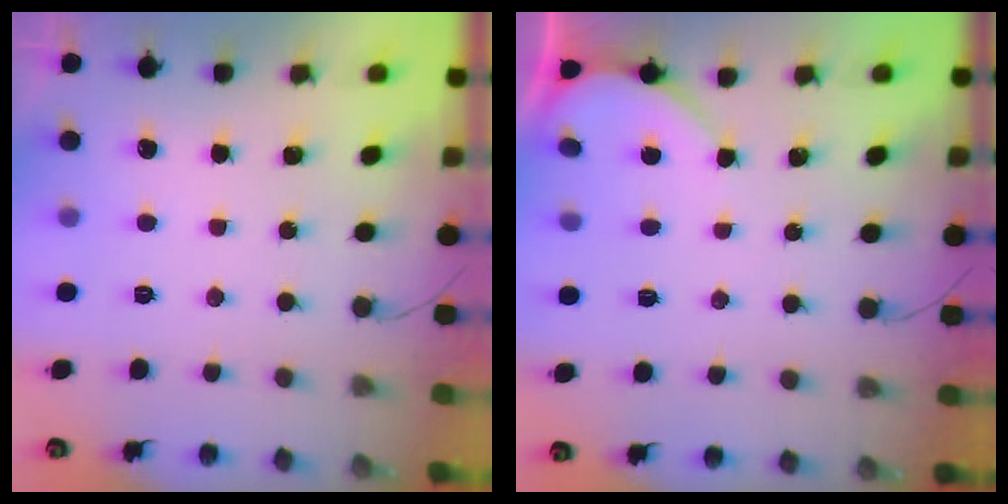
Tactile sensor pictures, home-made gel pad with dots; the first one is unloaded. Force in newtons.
{"total": 2.2, "press": 2.2, "slide": 0.3}